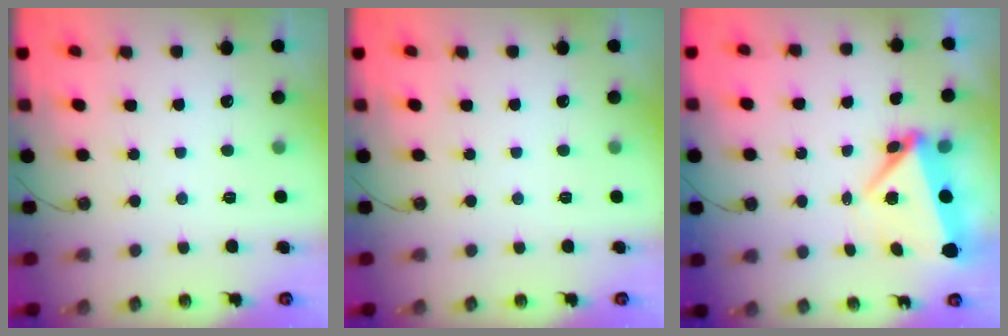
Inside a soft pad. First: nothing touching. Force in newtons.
{"total": 0.0}
{"total": 5.8, "press": 5.4, "slide": 2.1}